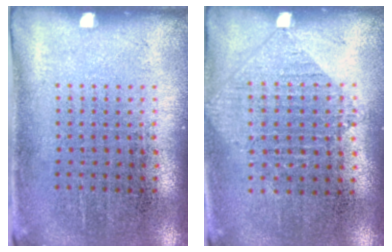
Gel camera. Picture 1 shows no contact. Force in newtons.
{"total": 1.0, "press": 0.9, "slide": 0.2}